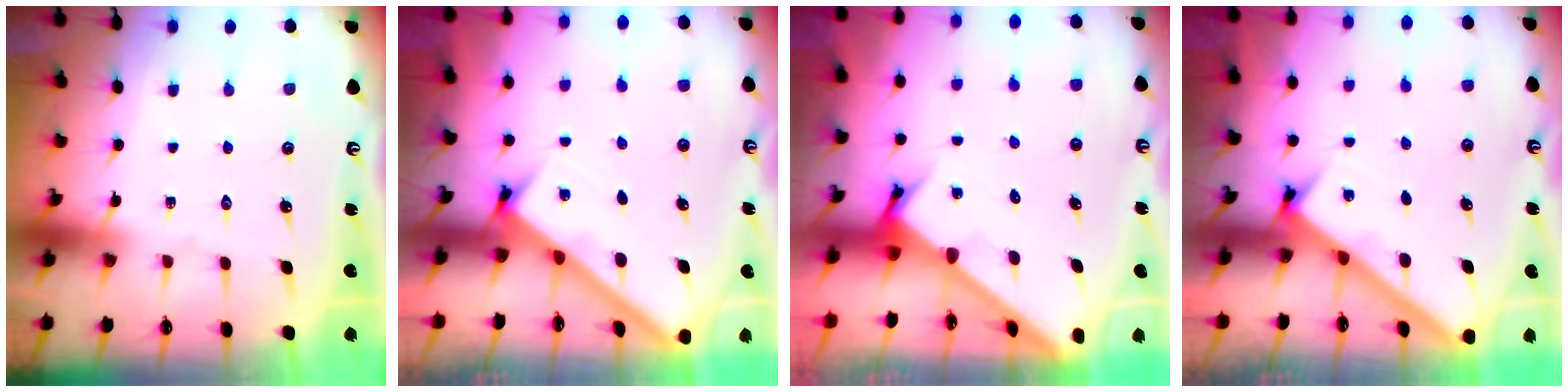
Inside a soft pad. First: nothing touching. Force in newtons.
{"total": 2.7, "press": 2.6, "slide": 0.3}
{"total": 2.7, "press": 2.7, "slide": 0.2}
{"total": 2.7, "press": 2.6, "slide": 0.3}